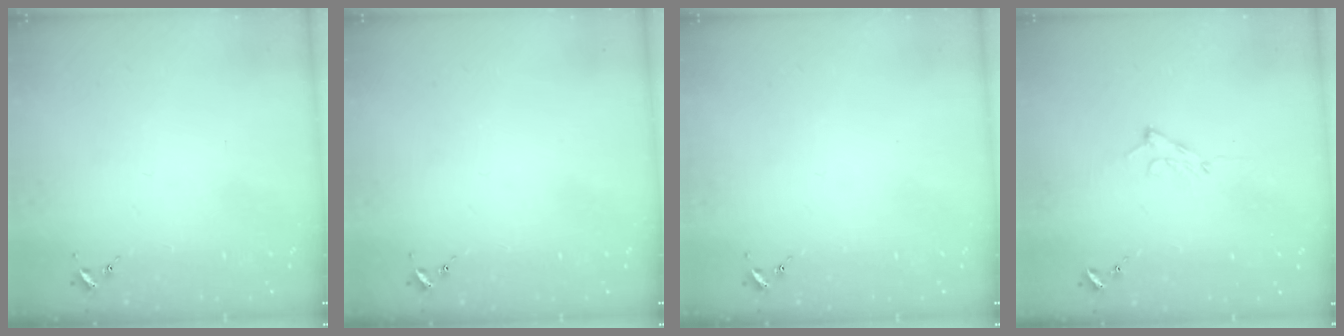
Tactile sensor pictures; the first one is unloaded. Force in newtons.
{"total": 0.0}
{"total": 0.0}
{"total": 7.4, "press": 7.3, "slide": 0.8}